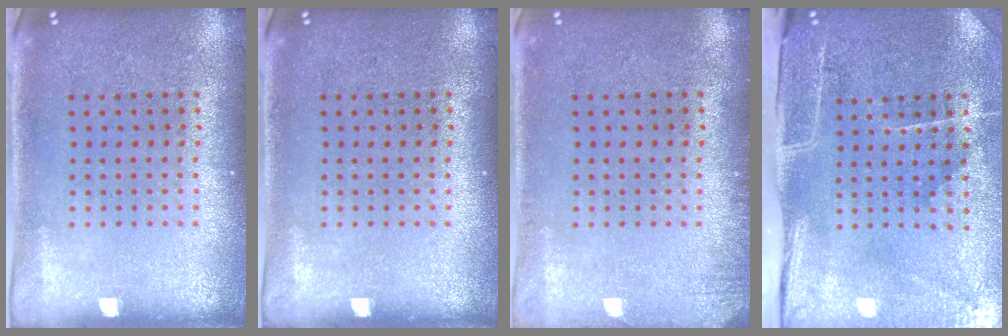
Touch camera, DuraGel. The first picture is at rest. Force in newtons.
{"total": 0.0}
{"total": 1.2, "press": 1.2, "slide": 0.2}
{"total": 4.7, "press": 3.8, "slide": 2.8}